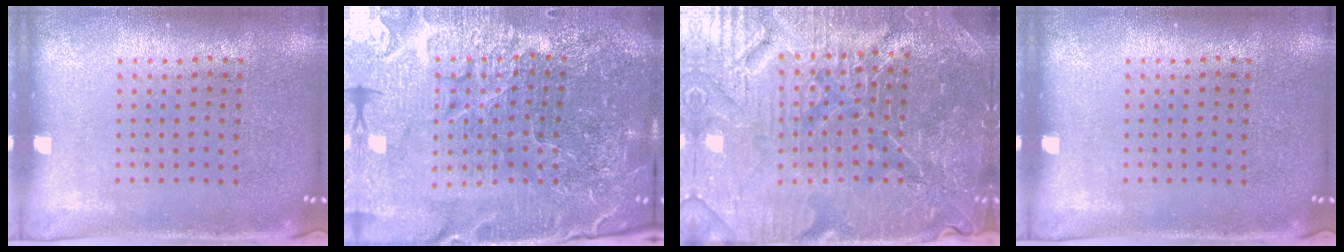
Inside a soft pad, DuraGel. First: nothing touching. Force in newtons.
{"total": 6.6, "press": 5.8, "slide": 3.3}
{"total": 5.8, "press": 5.3, "slide": 2.1}
{"total": 0.0}